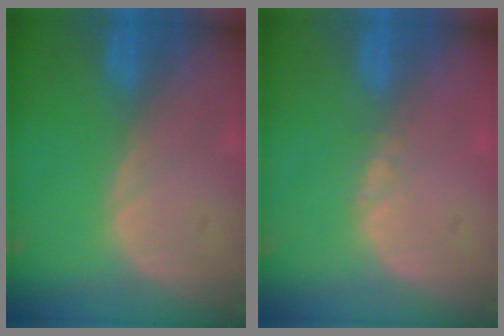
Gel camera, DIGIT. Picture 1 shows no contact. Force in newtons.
{"total": 0.9, "press": 0.8, "slide": 0.5}